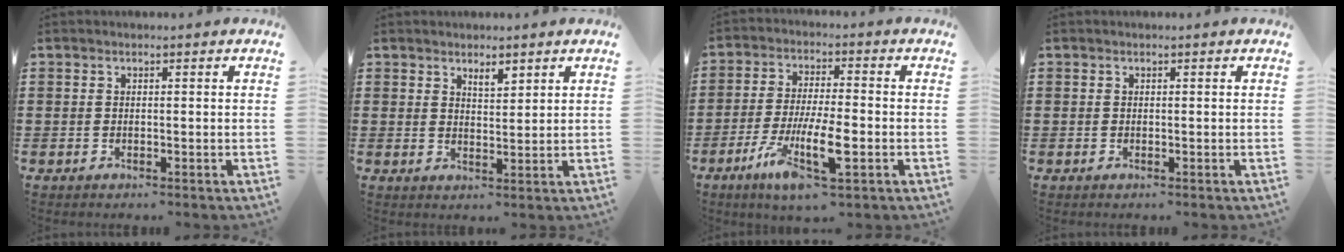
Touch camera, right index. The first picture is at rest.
{"total": 2.5, "force": [2.1, 0.8, 1.1], "torque": [-0.016, 0.000, 0.036]}
{"total": 9.6, "force": [-4.0, 2.3, 8.4], "torque": [-0.175, -0.008, -0.077]}
{"total": 0.0}